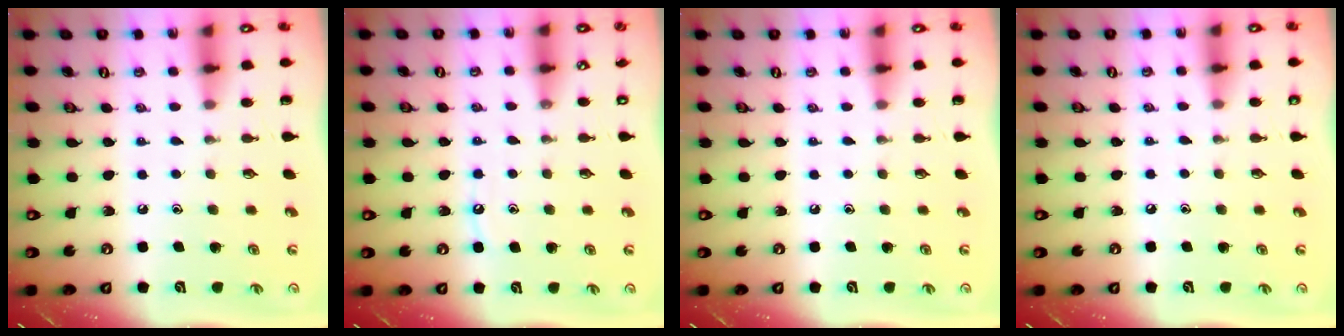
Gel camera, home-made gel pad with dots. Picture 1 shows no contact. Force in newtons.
{"total": 4.3, "press": 4.3, "slide": 0.4}
{"total": 0.0}
{"total": 3.2, "press": 3.2, "slide": 0.5}